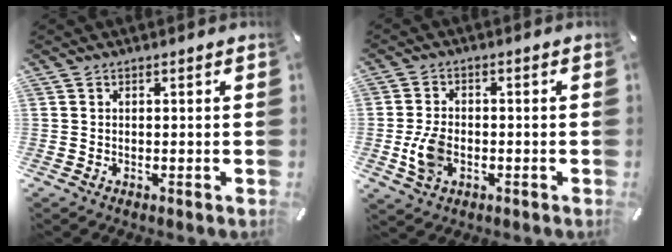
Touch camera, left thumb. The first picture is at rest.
{"total": 7.0, "force": [-1.6, 4.8, 4.8], "torque": [-0.110, 0.003, -0.029]}